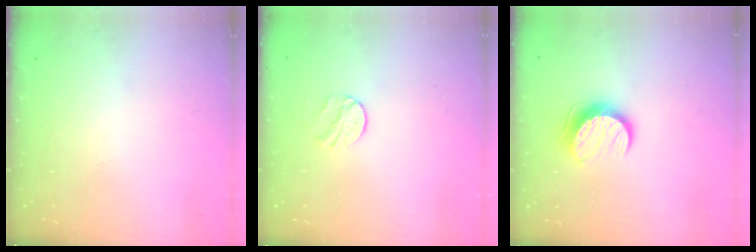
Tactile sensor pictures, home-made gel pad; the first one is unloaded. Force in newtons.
{"total": 6.6, "press": 6.6, "slide": 0.6}
{"total": 9.8, "press": 9.8, "slide": 0.5}